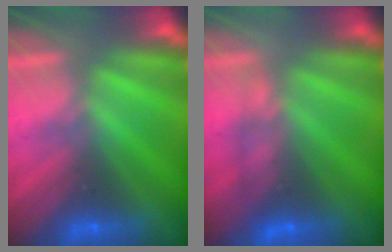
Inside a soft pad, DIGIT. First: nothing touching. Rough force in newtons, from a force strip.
{"total": 4.7}